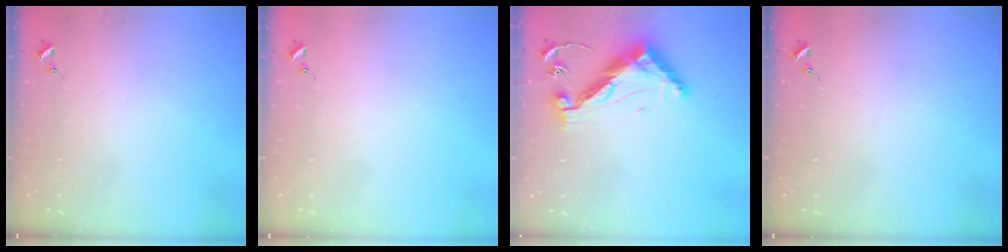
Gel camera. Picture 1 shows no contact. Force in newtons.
{"total": 0.0}
{"total": 12.7, "press": 12.7, "slide": 0.5}
{"total": 0.0}